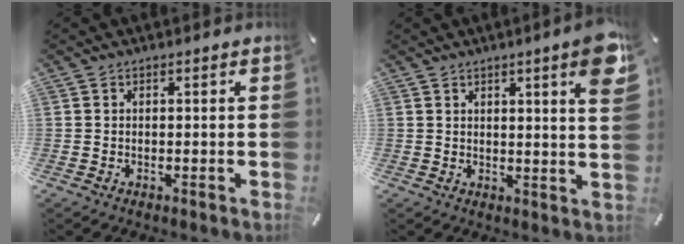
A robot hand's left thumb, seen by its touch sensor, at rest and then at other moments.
{"total": 7.3, "force": [3.7, 1.0, 6.2], "torque": [-0.083, -0.023, 0.055]}